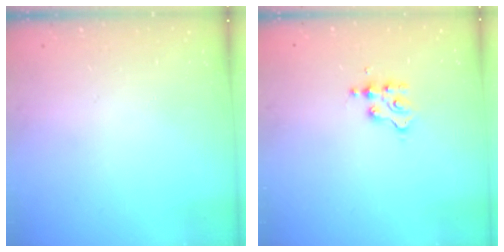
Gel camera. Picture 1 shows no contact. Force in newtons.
{"total": 2.9, "press": 2.9, "slide": 0.2}